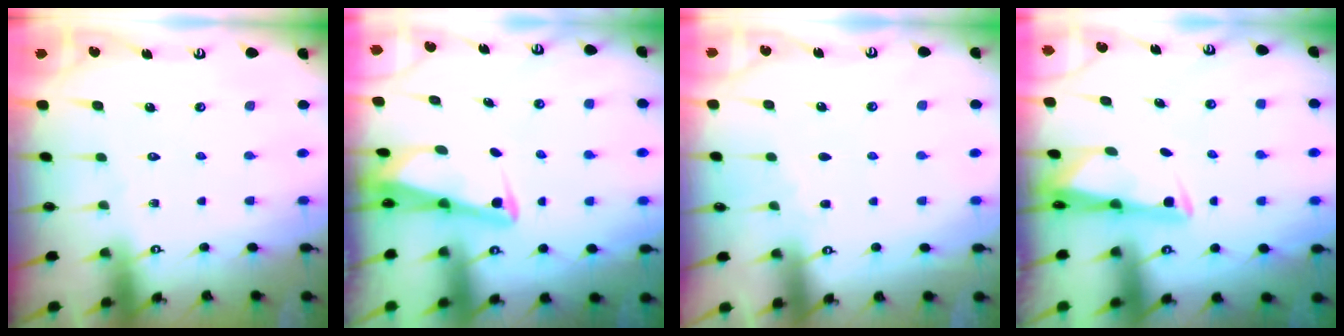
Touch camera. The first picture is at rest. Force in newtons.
{"total": 2.5, "press": 2.5, "slide": 0.2}
{"total": 2.8, "press": 2.7, "slide": 0.4}
{"total": 2.6, "press": 2.5, "slide": 0.4}